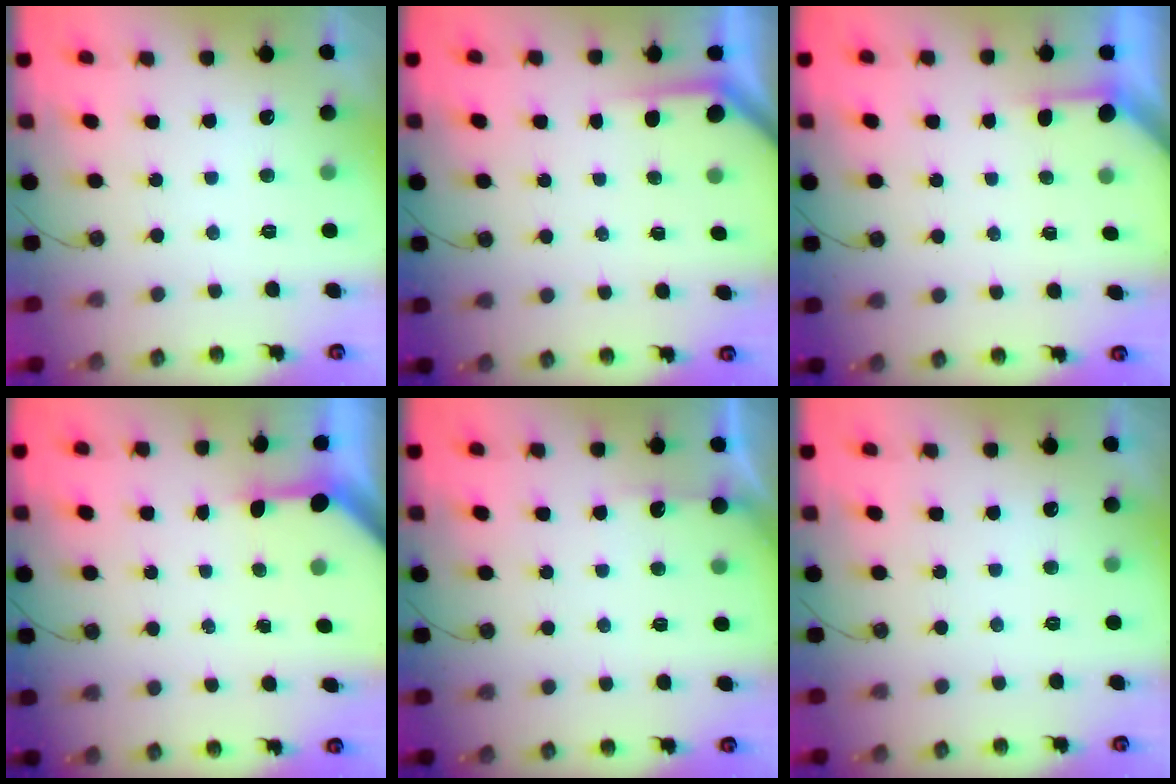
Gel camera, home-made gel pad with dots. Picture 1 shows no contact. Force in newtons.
{"total": 1.8, "press": 1.8, "slide": 0.3}
{"total": 1.9, "press": 1.9, "slide": 0.3}
{"total": 3.4, "press": 3.4, "slide": 0.3}
{"total": 2.6, "press": 2.6, "slide": 0.4}
{"total": 0.0}